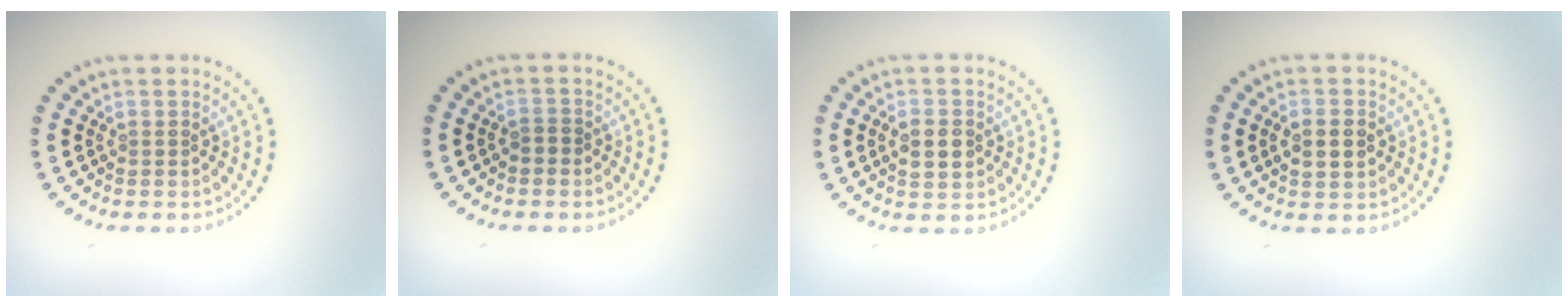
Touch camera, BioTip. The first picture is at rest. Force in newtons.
{"total": 1.0, "press": 0.9, "slide": 0.4}
{"total": 2.7, "press": 2.7, "slide": 0.1}
{"total": 2.3, "press": 2.3, "slide": 0.2}